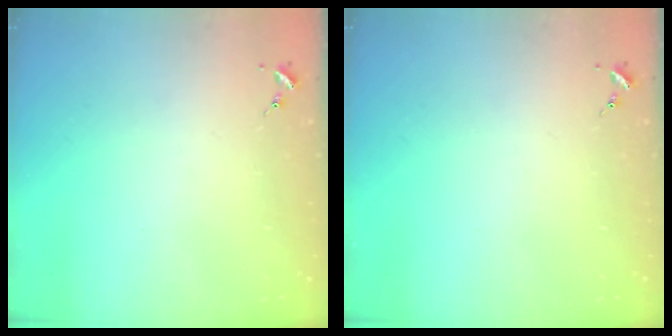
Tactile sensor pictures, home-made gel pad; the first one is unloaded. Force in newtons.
{"total": 0.0}